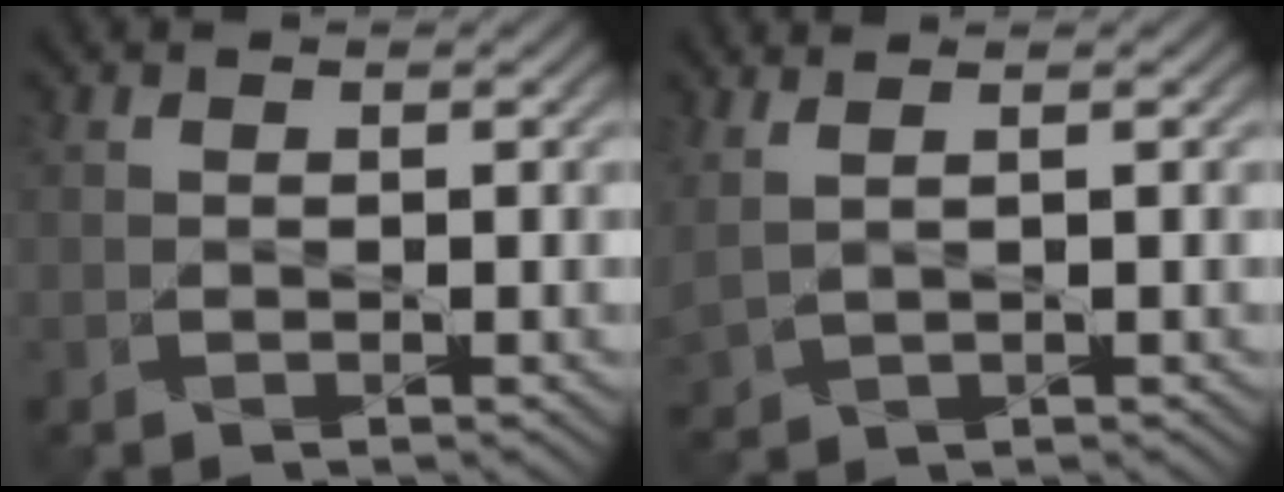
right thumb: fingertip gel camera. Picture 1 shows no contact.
{"total": 2.4, "force": [1.8, 0.0, 1.5], "torque": [-0.054, 0.008, 0.047]}